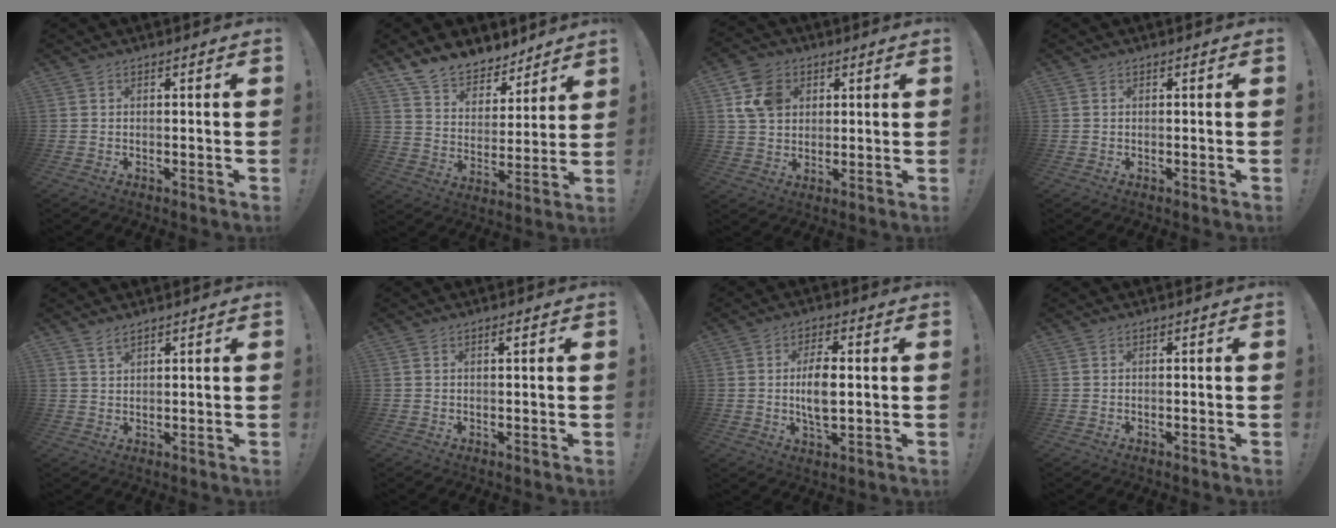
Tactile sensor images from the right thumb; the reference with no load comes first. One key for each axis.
{"total": 11.8, "fx": 10.2, "fy": 5.4, "fz": 2.5, "tx": -0.064, "ty": -0.078, "tz": 0.196}
{"total": 10.5, "fx": 3.7, "fy": 8.4, "fz": 5.1, "tx": -0.091, "ty": -0.001, "tz": 0.076}
{"total": 0.0}
{"total": 2.6, "fx": 2.2, "fy": 0.7, "fz": 1.2, "tx": -0.027, "ty": -0.013, "tz": 0.041}
{"total": 0.8, "fx": 0.3, "fy": 0.0, "fz": 0.8, "tx": -0.013, "ty": 0.000, "tz": 0.004}
{"total": 8.2, "fx": 0.5, "fy": 3.9, "fz": 7.2, "tx": -0.129, "ty": -0.004, "tz": 0.001}
{"total": 0.0}